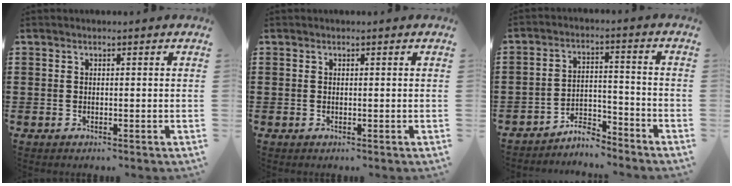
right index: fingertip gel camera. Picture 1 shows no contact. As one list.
[{"total": 0.0}, {"total": 5.1, "force": [-4.9, 1.0, 1.3], "torque": [-0.030, 0.009, -0.097]}]